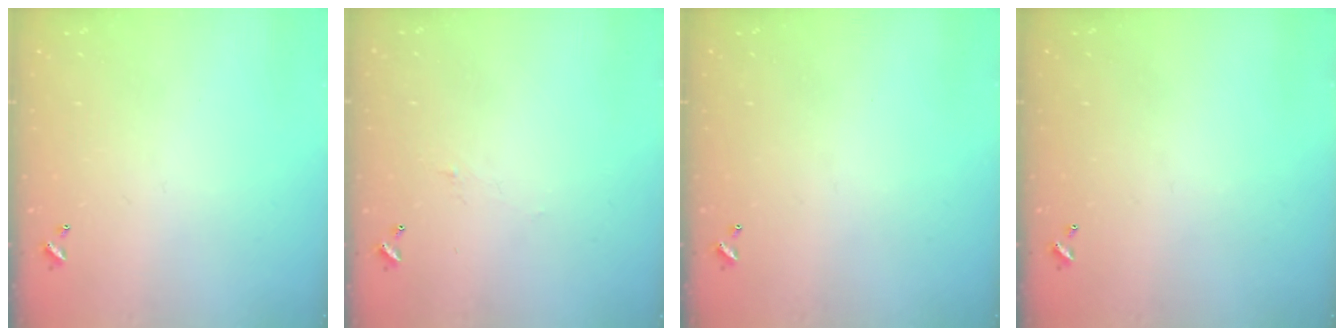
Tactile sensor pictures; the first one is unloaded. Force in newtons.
{"total": 1.5, "press": 1.3, "slide": 0.6}
{"total": 0.0}
{"total": 0.0}